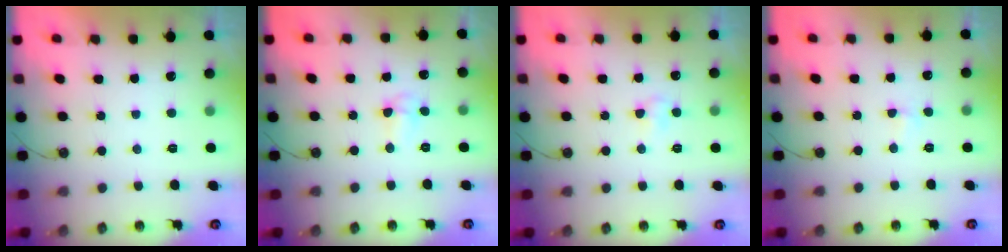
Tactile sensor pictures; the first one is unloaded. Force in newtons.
{"total": 5.8, "press": 5.6, "slide": 1.4}
{"total": 2.9, "press": 2.7, "slide": 0.9}
{"total": 2.8, "press": 2.7, "slide": 0.5}